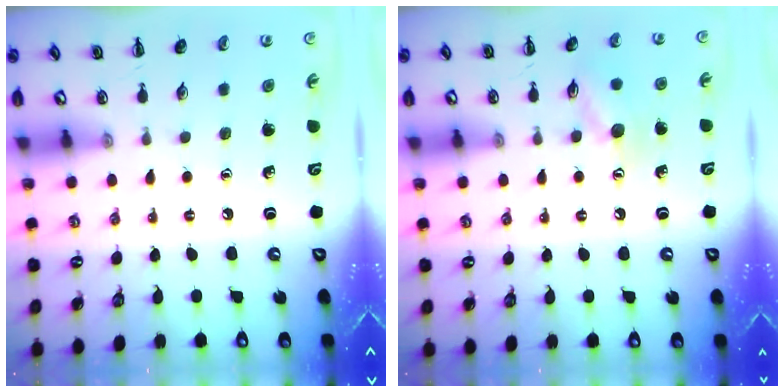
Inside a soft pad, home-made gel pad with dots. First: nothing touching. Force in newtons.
{"total": 9.2, "press": 9.1, "slide": 1.0}